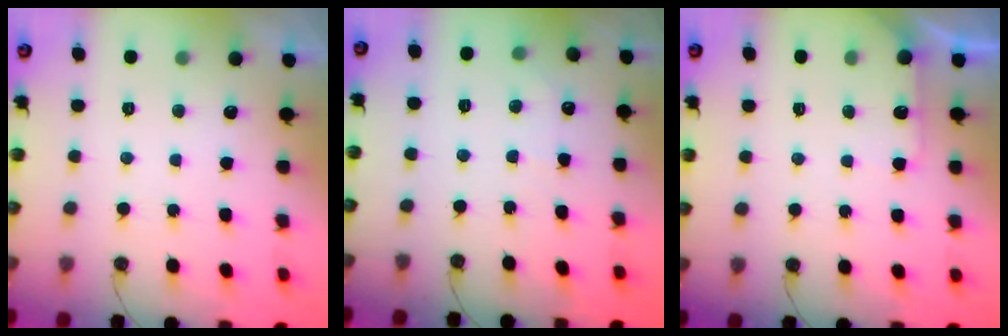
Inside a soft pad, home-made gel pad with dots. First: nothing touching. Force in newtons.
{"total": 4.1, "press": 4.0, "slide": 0.6}
{"total": 4.9, "press": 4.9, "slide": 0.4}